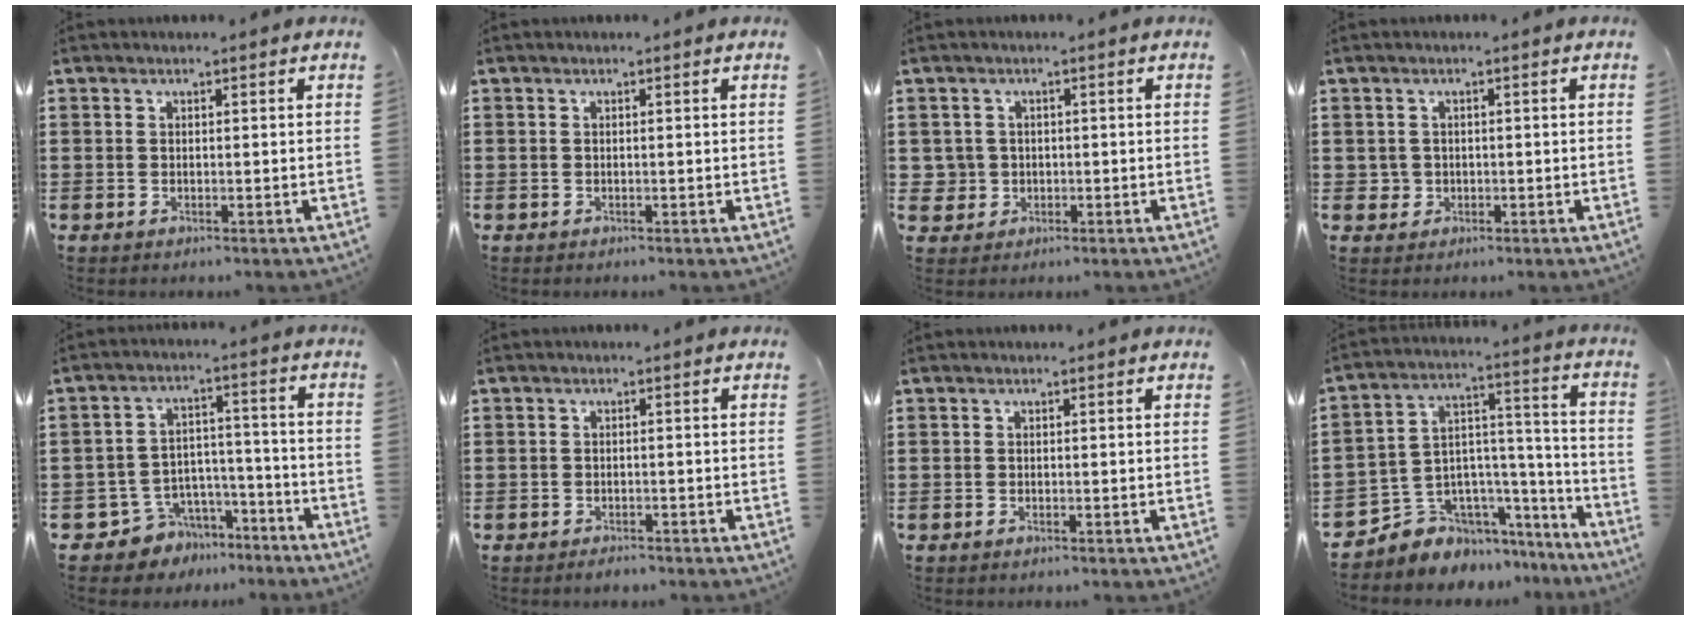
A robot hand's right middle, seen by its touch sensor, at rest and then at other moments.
{"total": 0.0}
{"total": 2.9, "force": [-0.4, 2.9, 0.3], "torque": [-0.029, 0.002, -0.012]}
{"total": 1.7, "force": [-0.3, 1.7, 0.2], "torque": [-0.012, 0.004, -0.009]}
{"total": 6.0, "force": [-5.1, 3.1, 0.1], "torque": [-0.018, 0.013, -0.100]}
{"total": 1.4, "force": [-1.4, 0.4, 0.1], "torque": [-0.005, 0.000, -0.029]}
{"total": 0.0}
{"total": 5.9, "force": [-4.4, 3.9, -0.5], "torque": [-0.010, -0.009, -0.080]}